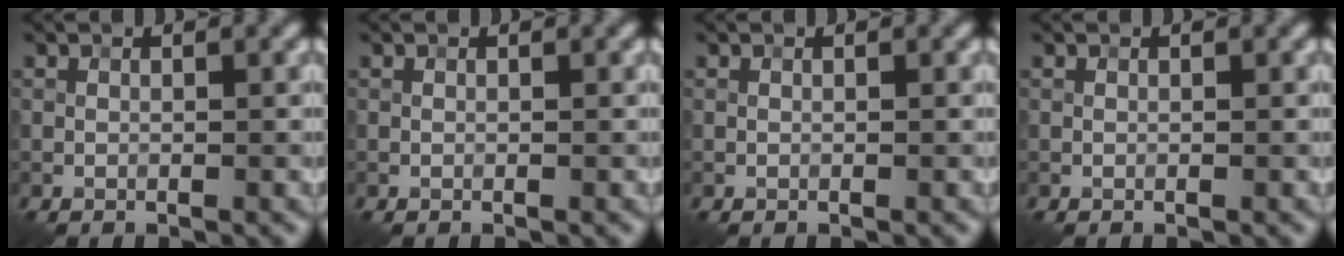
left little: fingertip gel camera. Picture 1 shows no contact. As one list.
[{"total": 0.0}, {"total": 0.0}, {"total": 0.0}]